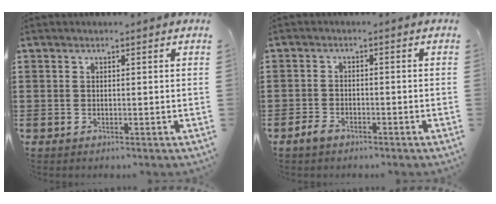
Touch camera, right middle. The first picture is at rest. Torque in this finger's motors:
{"motor_torque": [1.15, 0.06, 0.11, 0.01]}